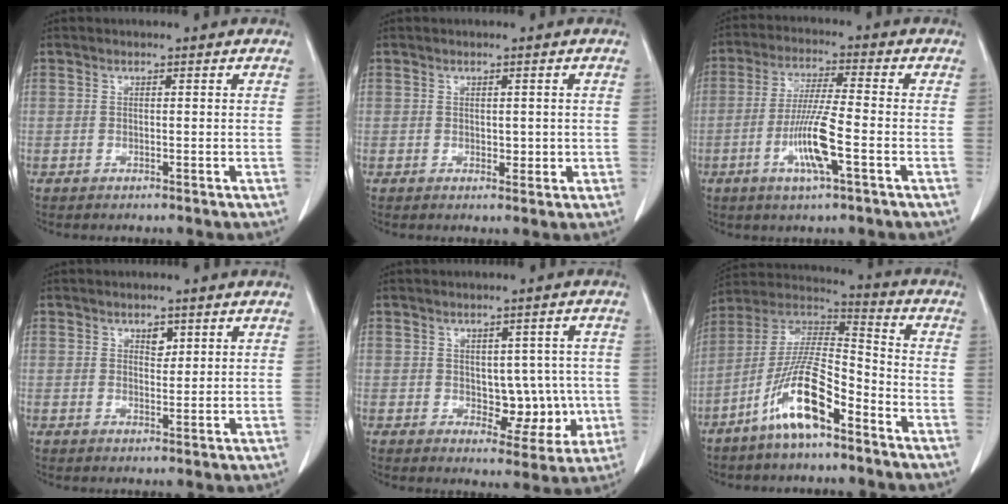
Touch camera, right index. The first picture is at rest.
{"total": 1.9, "force": [0.0, 1.3, 1.4], "torque": [-0.016, -0.001, 0.005]}
{"total": 9.1, "force": [-3.2, 0.4, 8.5], "torque": [-0.167, -0.010, -0.063]}
{"total": 1.9, "force": [1.0, 1.1, 1.1], "torque": [-0.013, -0.003, 0.018]}
{"total": 7.3, "force": [-0.5, 4.5, 5.7], "torque": [-0.054, 0.010, 0.008]}
{"total": 13.2, "force": [-7.3, 2.7, 10.7], "torque": [-0.210, 0.001, -0.136]}